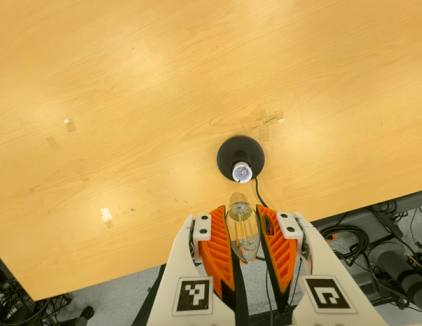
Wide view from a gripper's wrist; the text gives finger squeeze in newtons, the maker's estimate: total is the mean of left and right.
{"total": 13.7, "left": 14.1, "right": 13.3}